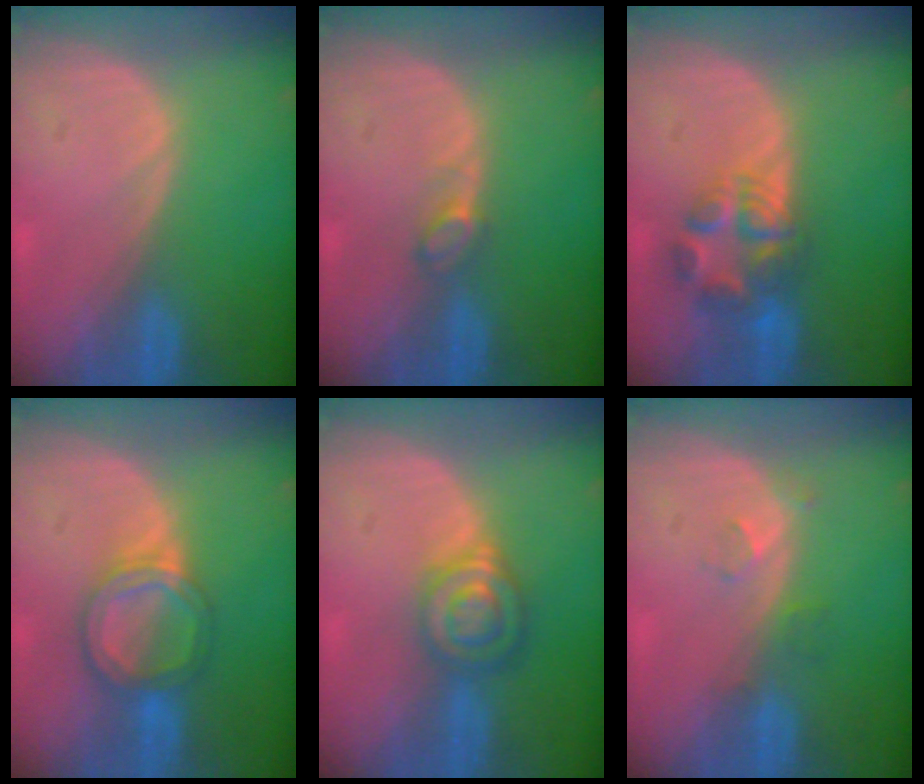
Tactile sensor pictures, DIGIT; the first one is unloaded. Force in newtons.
{"total": 2.0, "press": 1.9, "slide": 0.2}
{"total": 6.4, "press": 6.3, "slide": 1.4}
{"total": 6.1, "press": 5.5, "slide": 2.7}
{"total": 6.5, "press": 5.8, "slide": 2.9}
{"total": 2.7, "press": 2.3, "slide": 1.5}